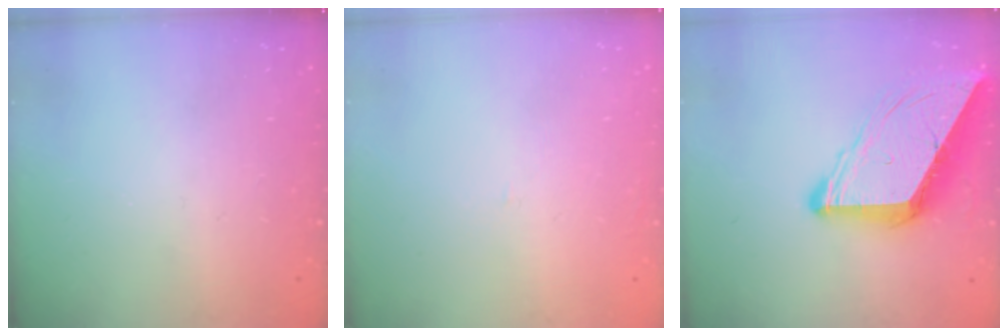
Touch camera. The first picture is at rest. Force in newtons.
{"total": 0.9, "press": 0.9, "slide": 0.1}
{"total": 11.4, "press": 11.3, "slide": 1.3}